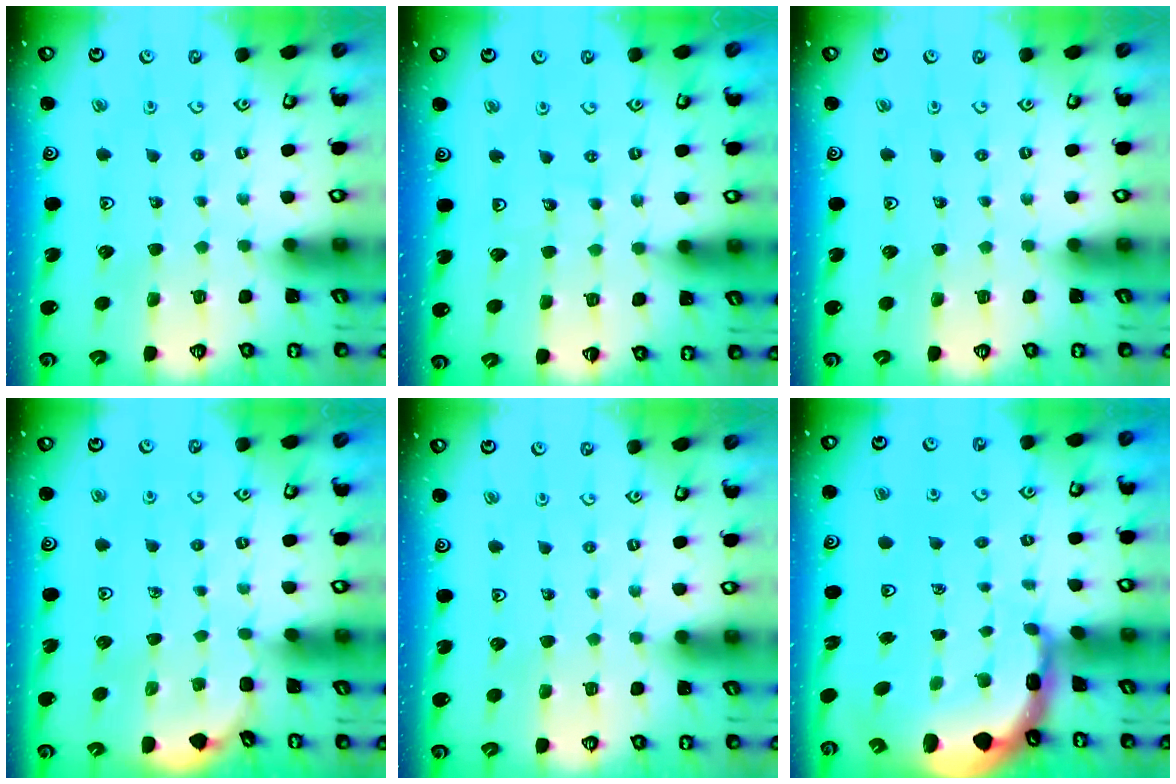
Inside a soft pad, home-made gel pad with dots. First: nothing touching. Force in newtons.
{"total": 3.8, "press": 3.8, "slide": 0.3}
{"total": 0.0}
{"total": 2.4, "press": 2.0, "slide": 1.3}
{"total": 0.0}
{"total": 3.2, "press": 3.1, "slide": 0.9}